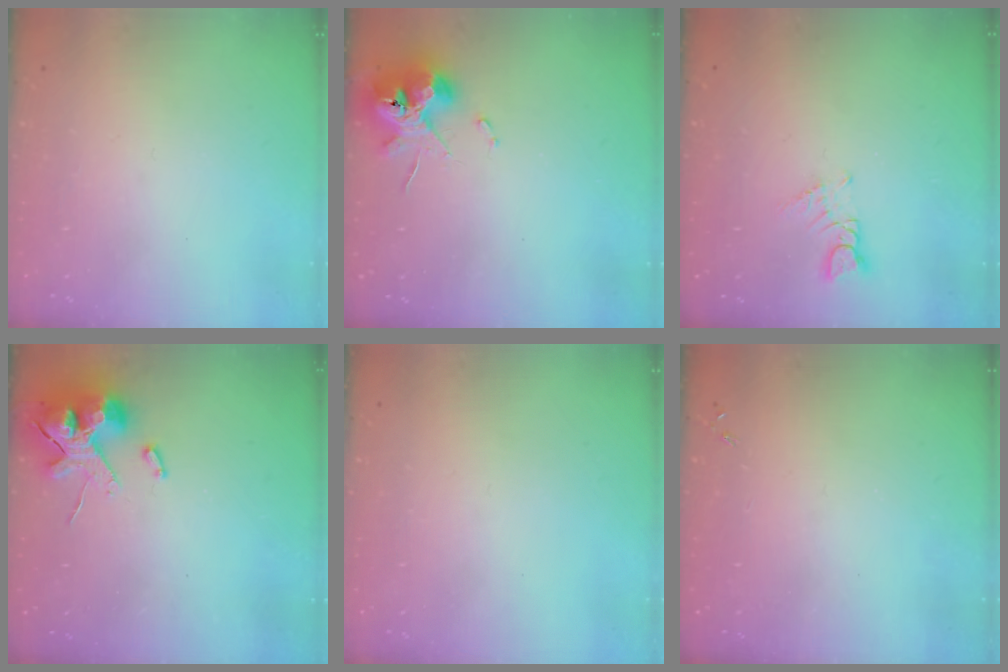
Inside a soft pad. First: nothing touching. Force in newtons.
{"total": 10.8, "press": 10.7, "slide": 1.2}
{"total": 2.9, "press": 2.9, "slide": 0.3}
{"total": 13.1, "press": 12.9, "slide": 2.4}
{"total": 0.0}
{"total": 0.0}